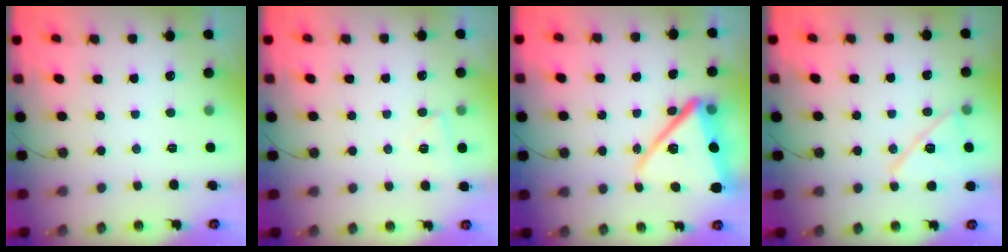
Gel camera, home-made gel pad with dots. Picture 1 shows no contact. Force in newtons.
{"total": 3.8, "press": 3.1, "slide": 2.3}
{"total": 16.9, "press": 16.8, "slide": 2.0}
{"total": 13.3, "press": 13.3, "slide": 0.2}